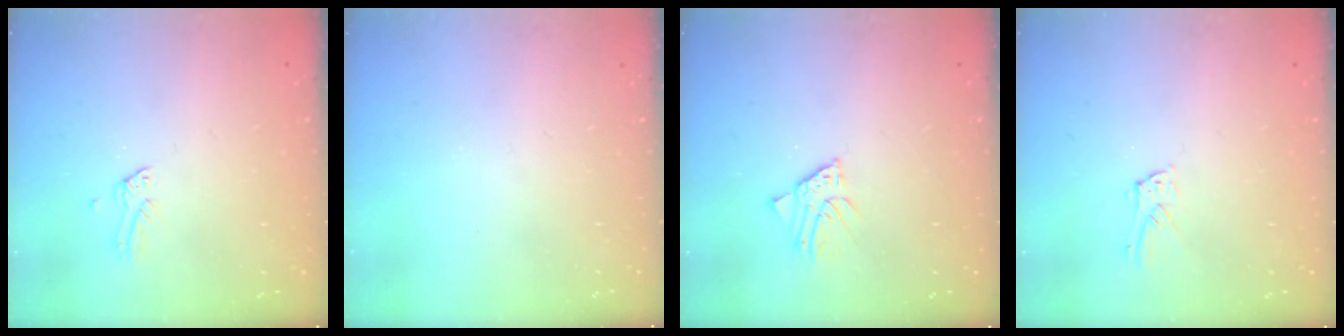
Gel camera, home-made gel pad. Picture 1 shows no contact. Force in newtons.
{"total": 0.0}
{"total": 2.6, "press": 2.6, "slide": 0.2}
{"total": 4.2, "press": 4.2, "slide": 0.4}